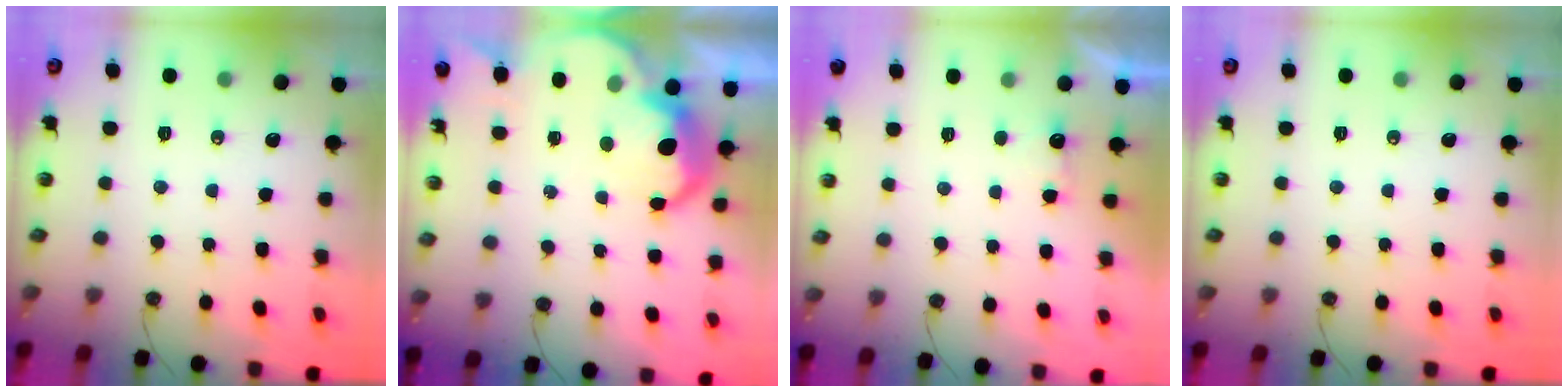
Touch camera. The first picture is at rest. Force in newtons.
{"total": 6.7, "press": 6.6, "slide": 0.9}
{"total": 2.1, "press": 1.9, "slide": 0.9}
{"total": 0.0}